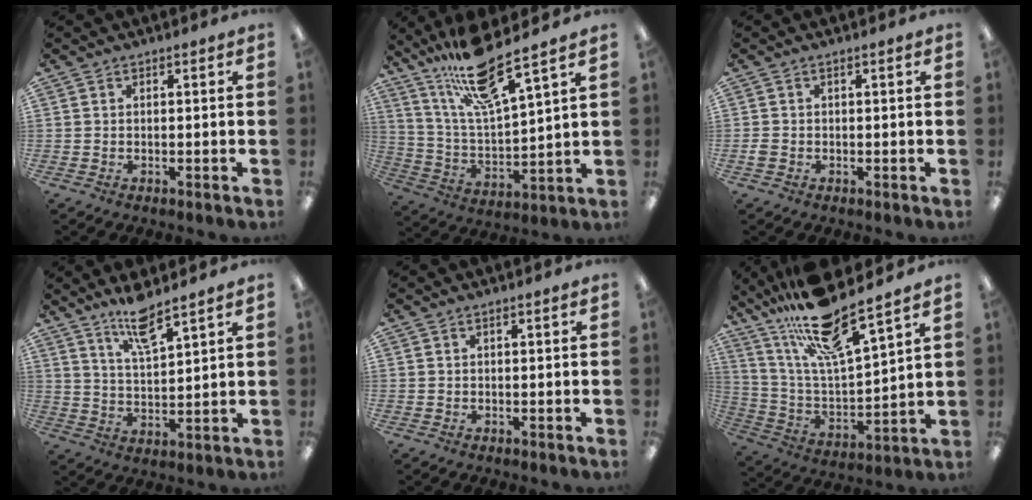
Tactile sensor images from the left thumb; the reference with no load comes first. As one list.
[{"total": 18.4, "force": [14.1, 3.4, 11.3], "torque": [-0.212, -0.075, 0.237]}, {"total": 1.5, "force": [-0.4, 1.0, 1.0], "torque": [-0.018, 0.004, -0.008]}, {"total": 8.8, "force": [7.2, 1.7, 4.8], "torque": [-0.097, -0.031, 0.126]}, {"total": 0.0}, {"total": 20.7, "force": [16.6, 3.8, 11.8], "torque": [-0.219, -0.110, 0.279]}]